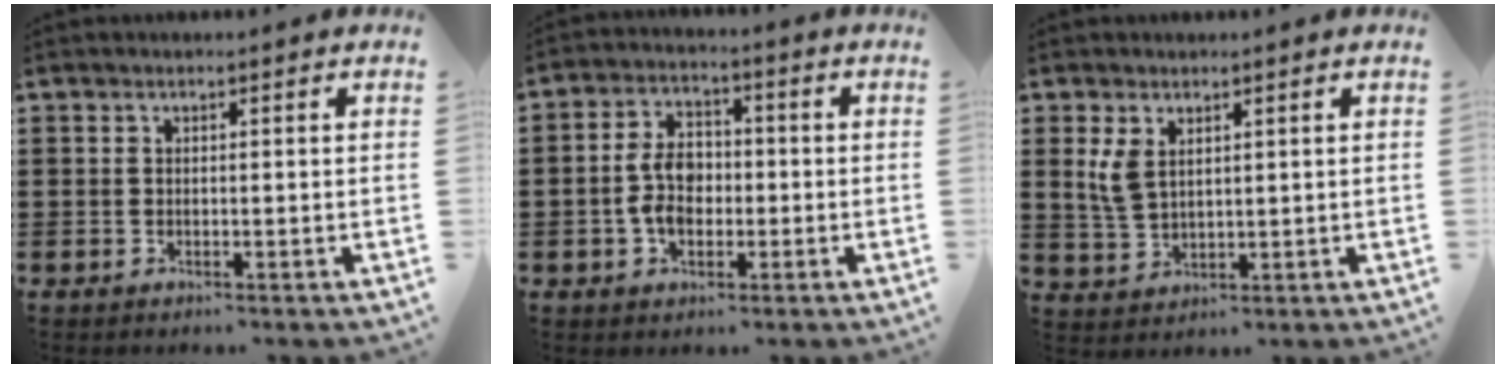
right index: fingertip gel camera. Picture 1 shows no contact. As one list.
[{"total": 6.5, "force": [-1.1, 4.3, 4.8], "torque": [-0.114, 0.001, -0.024]}, {"total": 4.0, "force": [1.8, 2.4, 2.6], "torque": [-0.059, 0.007, 0.032]}]